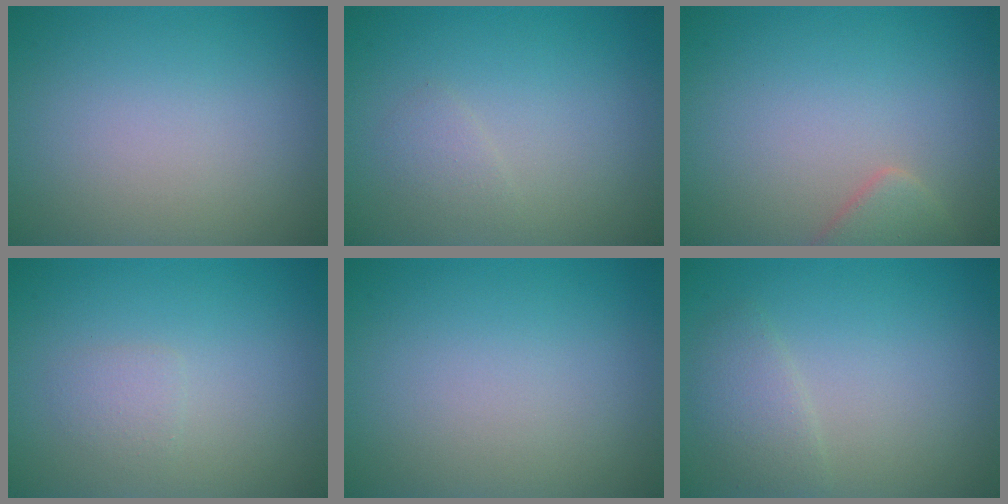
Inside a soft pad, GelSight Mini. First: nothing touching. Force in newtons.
{"total": 1.0, "press": 1.0, "slide": 0.0}
{"total": 2.1, "press": 2.1, "slide": 0.2}
{"total": 1.1, "press": 1.1, "slide": 0.0}
{"total": 0.0}
{"total": 1.9, "press": 1.9, "slide": 0.1}